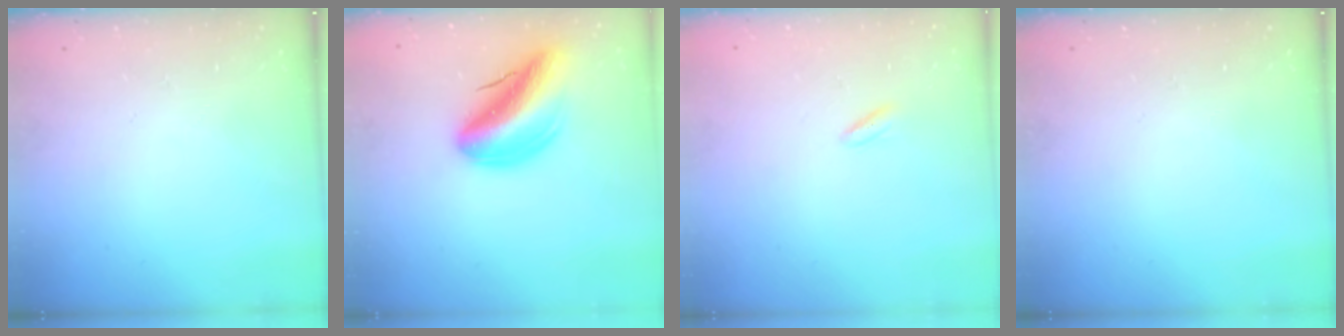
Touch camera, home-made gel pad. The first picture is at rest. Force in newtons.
{"total": 17.4, "press": 16.9, "slide": 4.0}
{"total": 2.0, "press": 1.7, "slide": 0.9}
{"total": 0.0}